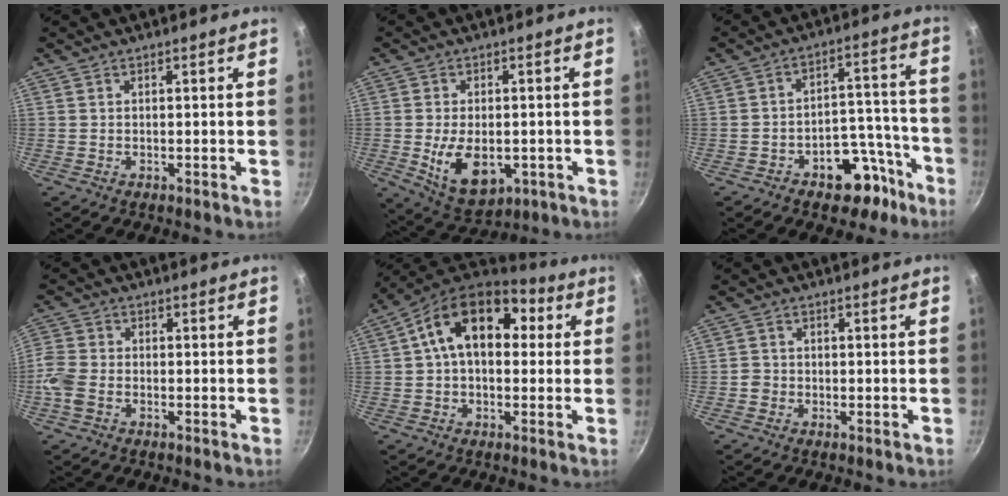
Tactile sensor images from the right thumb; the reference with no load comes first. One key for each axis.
{"total": 10.6, "fx": -2.2, "fy": 6.4, "fz": 8.1, "tx": -0.124, "ty": -0.006, "tz": -0.018}
{"total": 11.6, "fx": -7.0, "fy": 6.6, "fz": 6.4, "tx": -0.049, "ty": 0.074, "tz": -0.098}
{"total": 5.8, "fx": -1.9, "fy": 3.9, "fz": 3.7, "tx": -0.099, "ty": 0.006, "tz": -0.046}
{"total": 16.3, "fx": 3.1, "fy": 10.3, "fz": 12.2, "tx": -0.166, "ty": 0.040, "tz": 0.039}
{"total": 1.6, "fx": -0.6, "fy": 1.4, "fz": 0.5, "tx": -0.003, "ty": 0.006, "tz": -0.016}